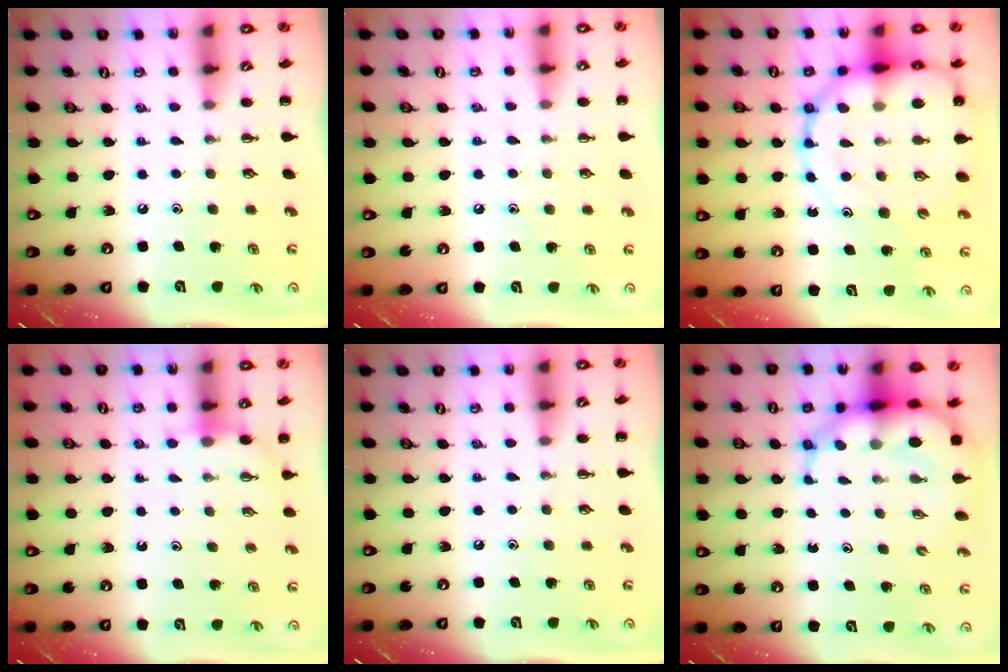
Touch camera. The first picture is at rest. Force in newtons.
{"total": 4.7, "press": 4.5, "slide": 1.4}
{"total": 19.0, "press": 18.5, "slide": 4.1}
{"total": 2.6, "press": 2.5, "slide": 0.9}
{"total": 0.0}
{"total": 9.6, "press": 9.2, "slide": 2.8}